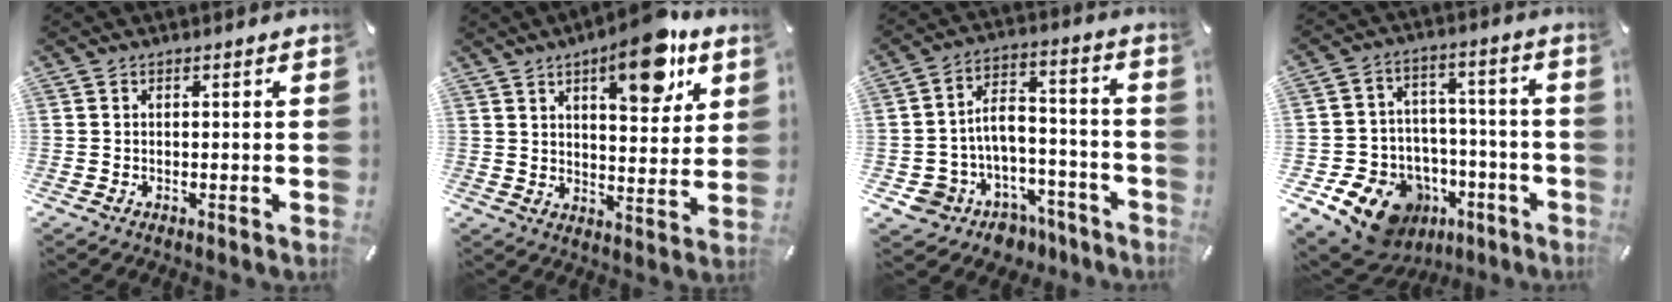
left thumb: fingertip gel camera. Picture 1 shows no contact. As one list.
[{"total": 14.5, "force": [8.9, 6.0, 9.8], "torque": [-0.117, -0.048, 0.144]}, {"total": 8.5, "force": [-2.5, 7.8, 2.1], "torque": [-0.042, 0.014, -0.031]}, {"total": 14.7, "force": [-8.8, 10.5, 5.4], "torque": [-0.086, 0.050, -0.140]}]